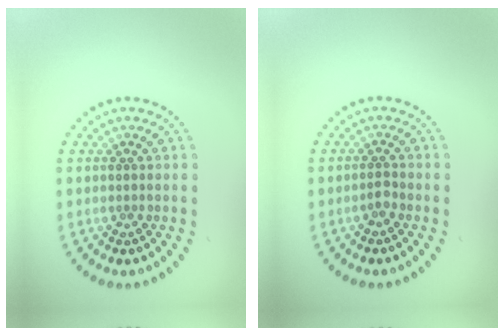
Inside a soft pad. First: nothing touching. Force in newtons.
{"total": 0.9, "press": 0.7, "slide": 0.6}